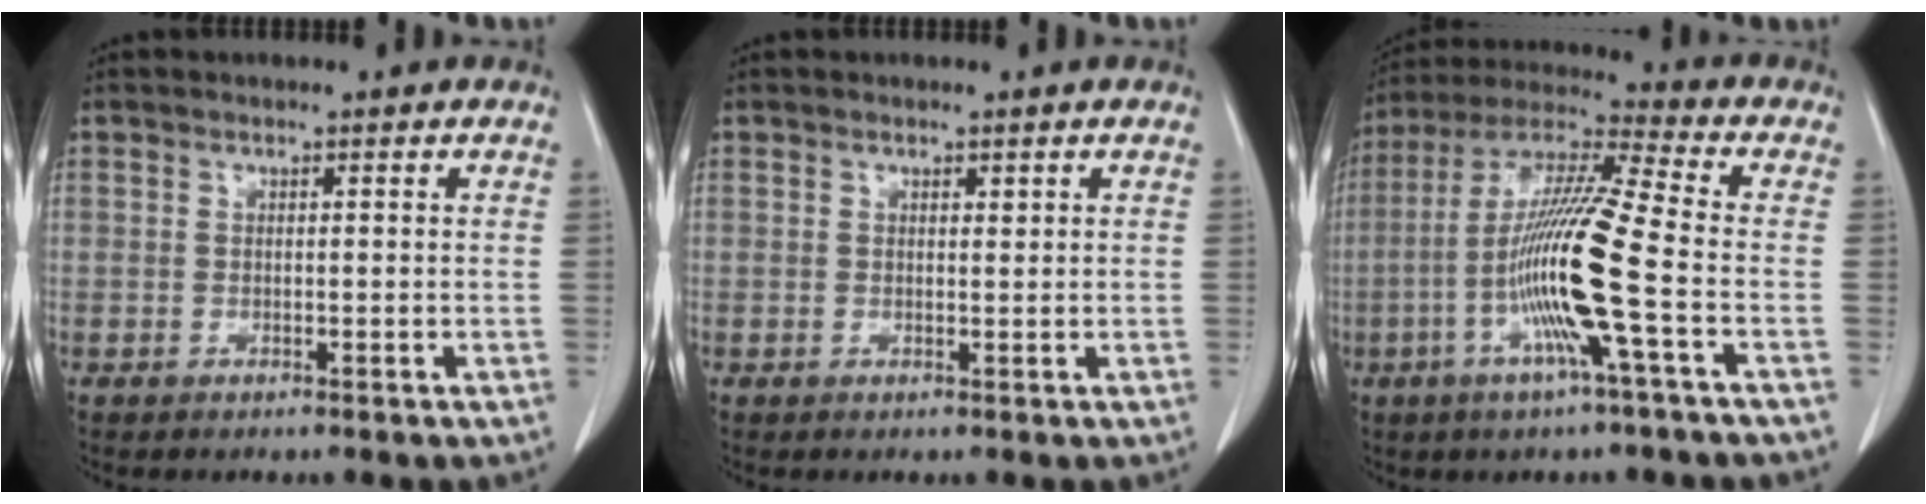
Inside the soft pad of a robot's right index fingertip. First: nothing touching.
{"total": 0.6, "force": [0.4, 0.2, 0.4], "torque": [-0.008, -0.004, 0.006]}
{"total": 15.0, "force": [-3.9, -0.7, 14.5], "torque": [-0.283, -0.003, -0.085]}